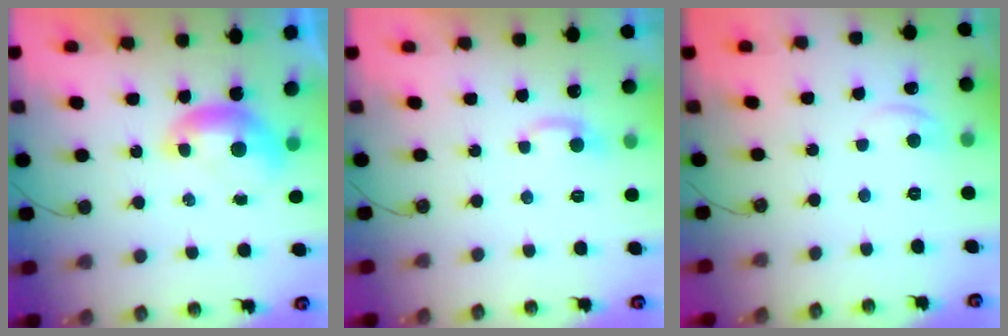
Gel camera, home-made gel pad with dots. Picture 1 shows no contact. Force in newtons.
{"total": 2.2, "press": 2.2, "slide": 0.5}
{"total": 0.6, "press": 0.3, "slide": 0.5}